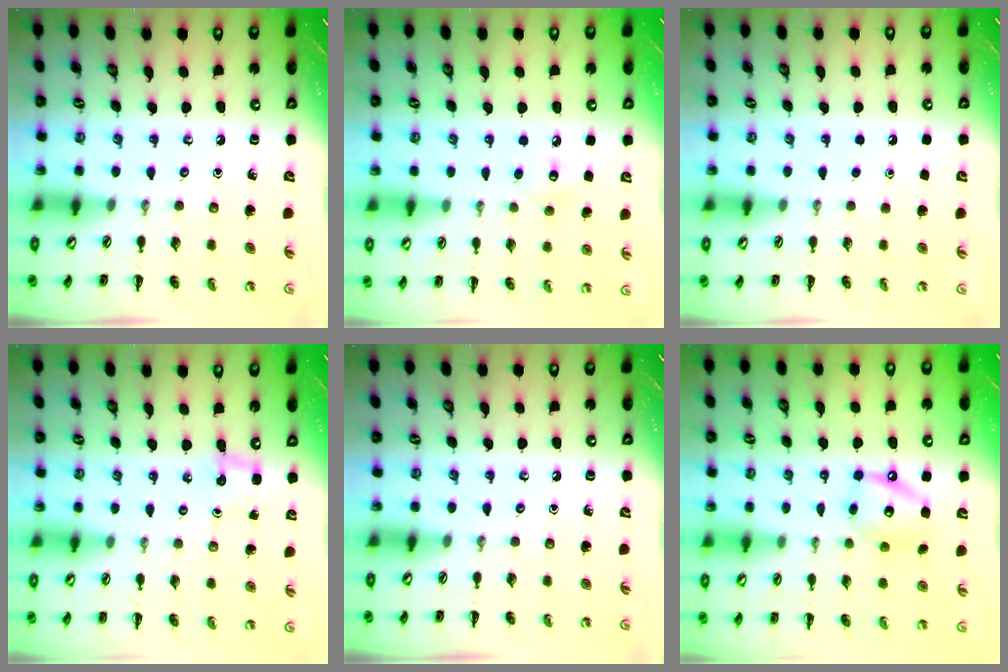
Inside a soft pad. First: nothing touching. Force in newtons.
{"total": 6.8, "press": 6.6, "slide": 1.7}
{"total": 1.7, "press": 1.7, "slide": 0.1}
{"total": 2.8, "press": 2.6, "slide": 0.9}
{"total": 0.0}
{"total": 11.9, "press": 11.7, "slide": 2.3}